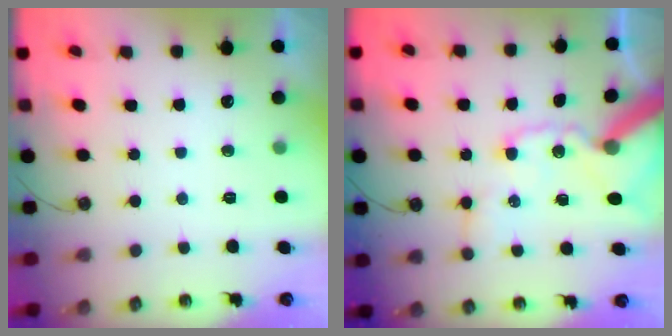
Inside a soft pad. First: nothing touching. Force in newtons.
{"total": 18.1, "press": 17.9, "slide": 2.6}